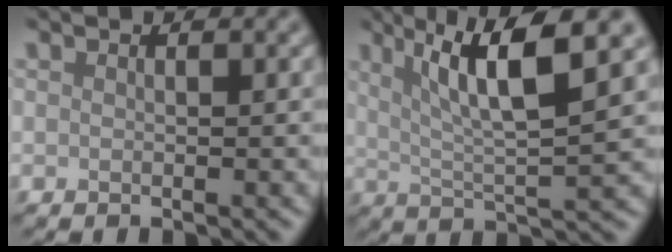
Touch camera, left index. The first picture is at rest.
{"total": 8.0, "force": [3.3, 1.7, 7.1], "torque": [-0.116, 0.004, 0.061]}